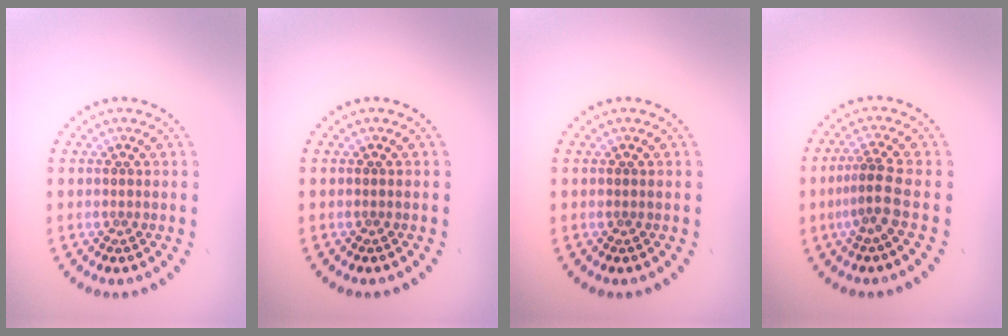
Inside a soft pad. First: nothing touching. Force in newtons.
{"total": 0.0}
{"total": 0.0}
{"total": 2.6, "press": 1.8, "slide": 1.9}